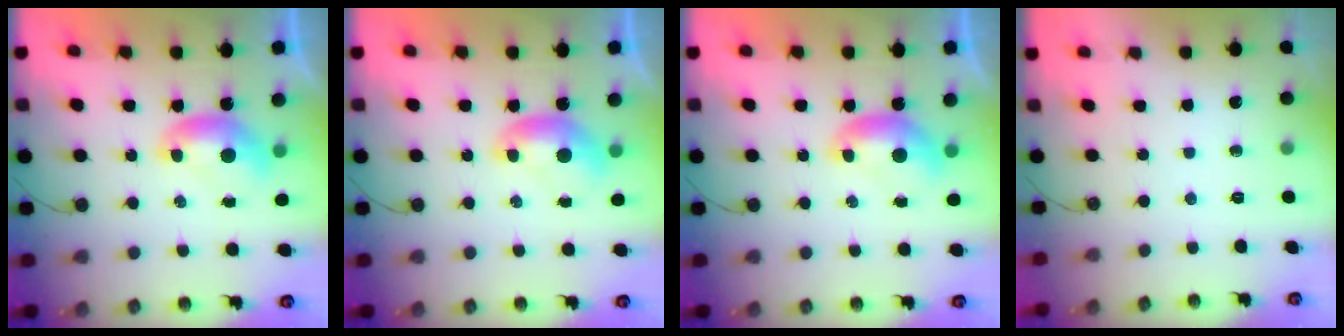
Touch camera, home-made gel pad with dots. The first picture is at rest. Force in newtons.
{"total": 0.0}
{"total": 0.0}
{"total": 0.0}